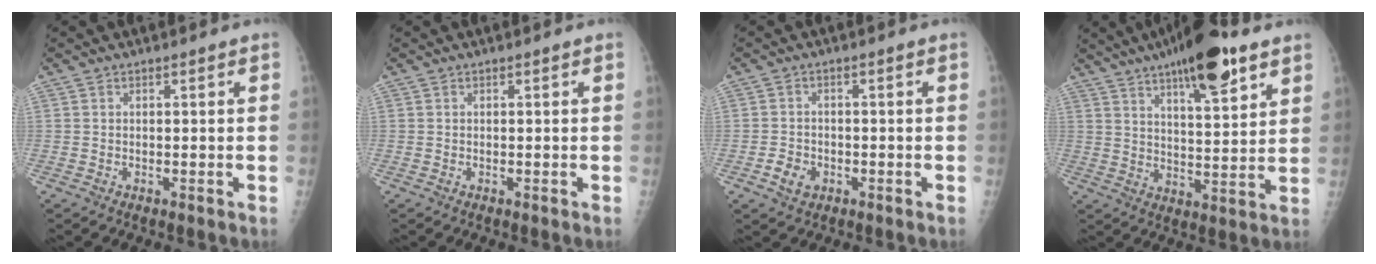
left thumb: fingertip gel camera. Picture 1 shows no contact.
{"total": 0.0}
{"total": 3.5, "force": [-1.4, 2.7, 1.7], "torque": [-0.023, 0.004, -0.021]}
{"total": 16.7, "force": [10.0, 4.9, 12.4], "torque": [-0.167, -0.040, 0.156]}